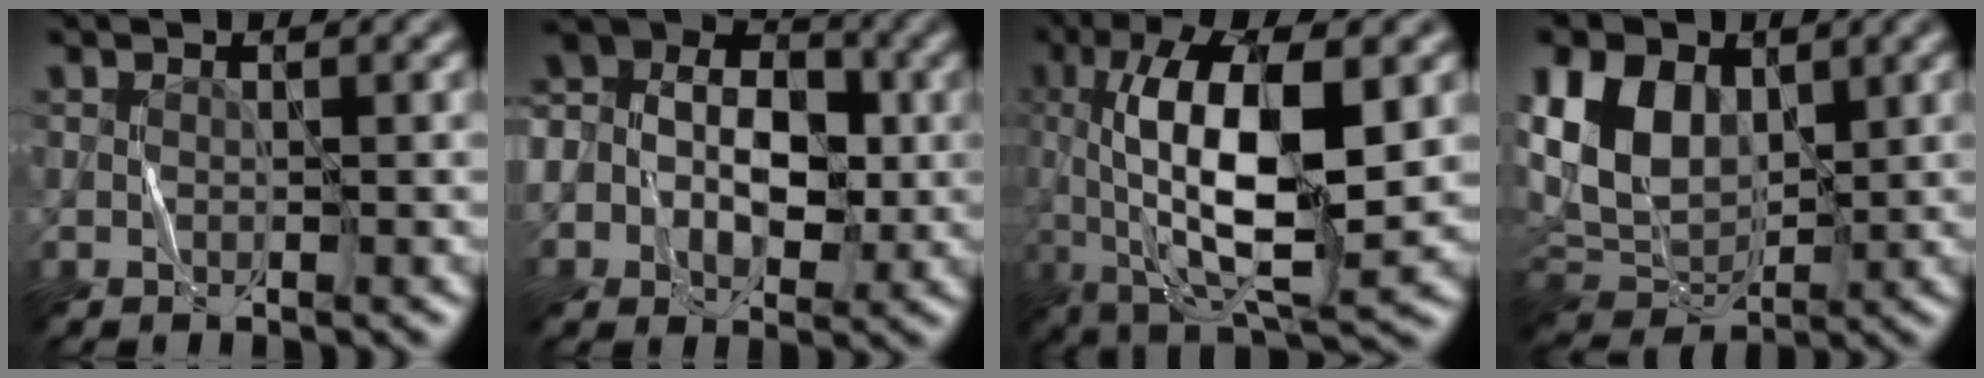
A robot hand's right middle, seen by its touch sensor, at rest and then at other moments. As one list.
[{"total": 9.8, "force": [0.8, 7.2, 6.6], "torque": [-0.102, 0.039, -0.017]}, {"total": 12.5, "force": [0.6, 4.4, 11.7], "torque": [-0.202, 0.004, 0.006]}, {"total": 8.7, "force": [2.1, 6.2, 5.8], "torque": [-0.142, 0.005, 0.034]}]